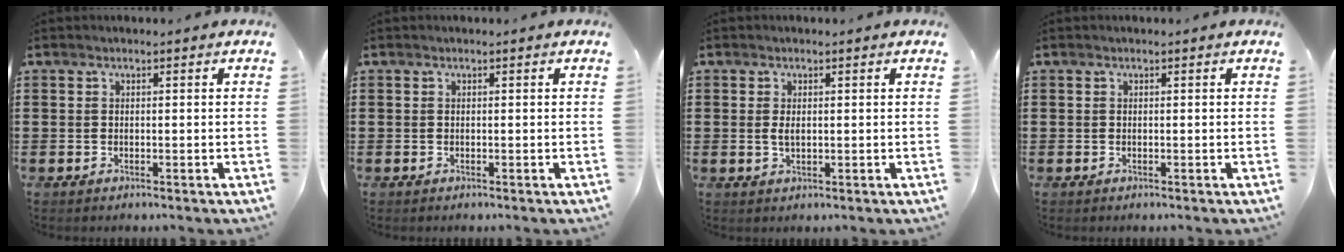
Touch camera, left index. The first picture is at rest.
{"total": 0.0}
{"total": 1.8, "force": [0.2, 0.8, 1.6], "torque": [-0.040, 0.000, 0.000]}
{"total": 0.0}